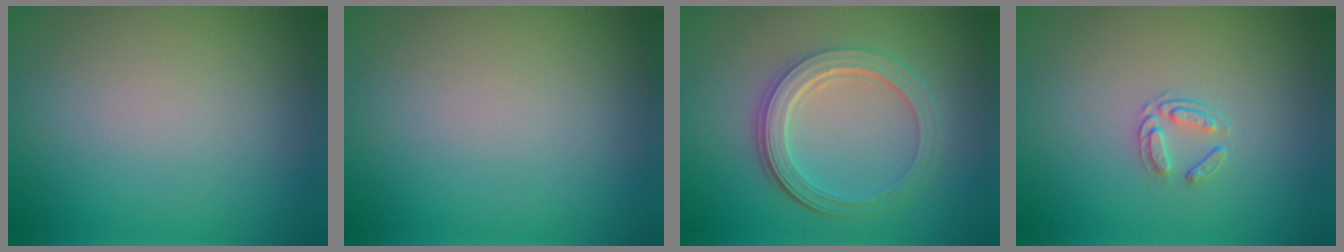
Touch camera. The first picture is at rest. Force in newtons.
{"total": 0.0}
{"total": 5.1, "press": 3.7, "slide": 3.5}
{"total": 1.6, "press": 1.0, "slide": 1.2}